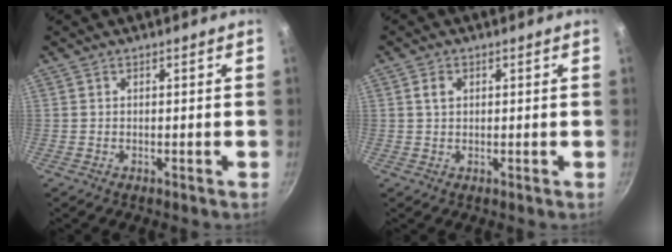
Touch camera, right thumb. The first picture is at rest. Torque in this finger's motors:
{"motor_torque": [0.12, 1.03, 0.37, 0.08, 0.02]}